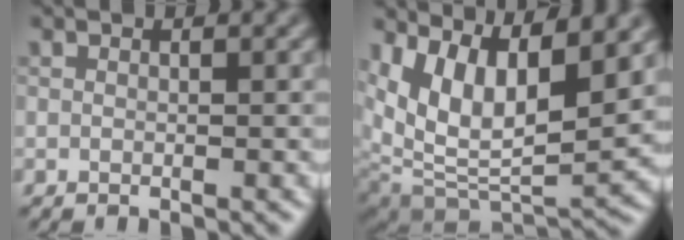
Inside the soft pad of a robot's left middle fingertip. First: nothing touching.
{"total": 9.8, "force": [4.2, 4.4, 7.6], "torque": [-0.143, -0.012, 0.085]}